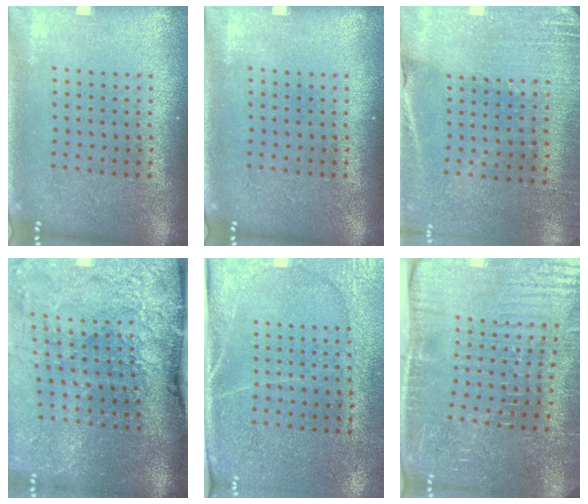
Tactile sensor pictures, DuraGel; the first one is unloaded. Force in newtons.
{"total": 0.0}
{"total": 2.7, "press": 2.6, "slide": 0.7}
{"total": 5.0, "press": 3.8, "slide": 3.3}
{"total": 2.9, "press": 2.5, "slide": 1.4}
{"total": 4.6, "press": 4.6, "slide": 0.7}